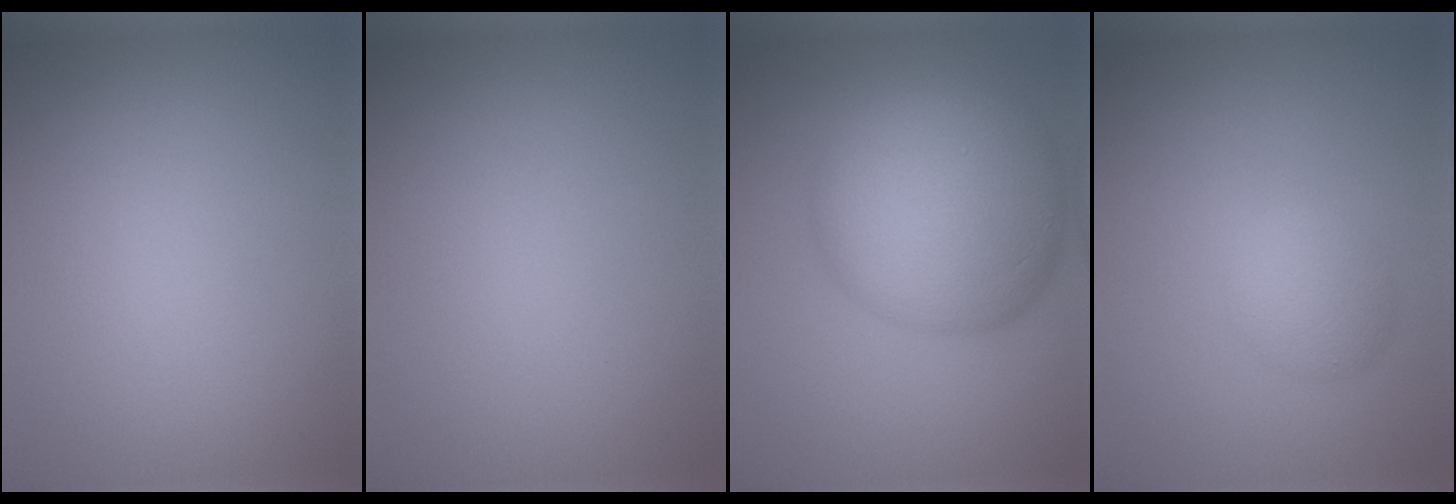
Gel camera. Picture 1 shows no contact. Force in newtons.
{"total": 0.0}
{"total": 12.8, "press": 12.8, "slide": 0.1}
{"total": 2.6, "press": 2.6, "slide": 0.1}